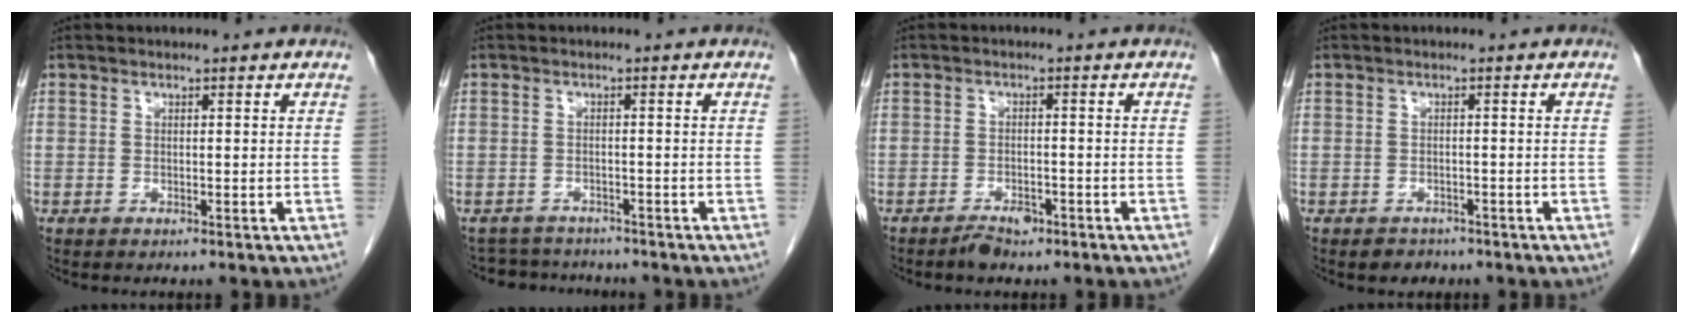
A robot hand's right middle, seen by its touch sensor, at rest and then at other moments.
{"total": 4.7, "force": [-4.5, 1.4, -0.2], "torque": [0.004, 0.006, -0.067]}
{"total": 2.9, "force": [-2.1, 1.3, 1.4], "torque": [-0.024, 0.002, -0.028]}
{"total": 2.1, "force": [-1.5, 1.4, 0.3], "torque": [-0.008, 0.004, -0.019]}